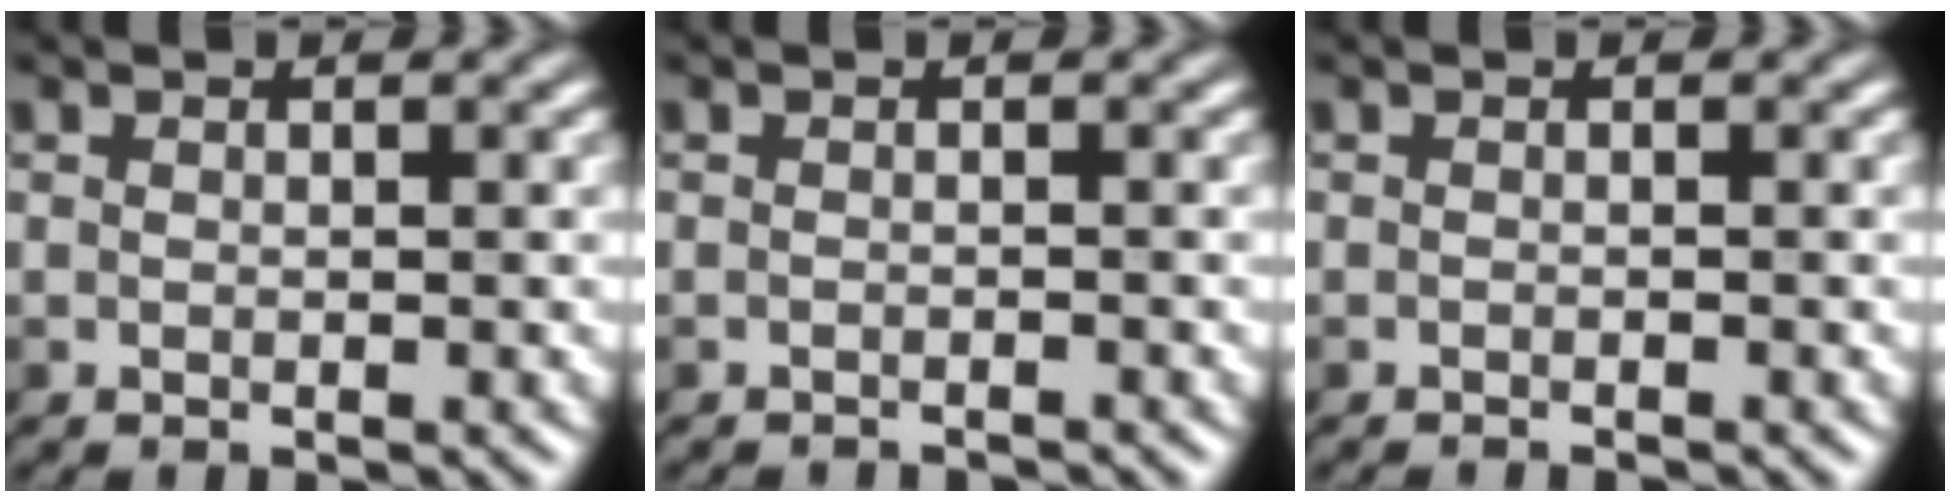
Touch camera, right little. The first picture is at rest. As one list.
[{"total": 2.1, "force": [-2.0, 0.2, 0.6], "torque": [0.002, -0.002, -0.034]}, {"total": 1.2, "force": [-1.1, 0.3, 0.5], "torque": [0.005, -0.003, -0.019]}]